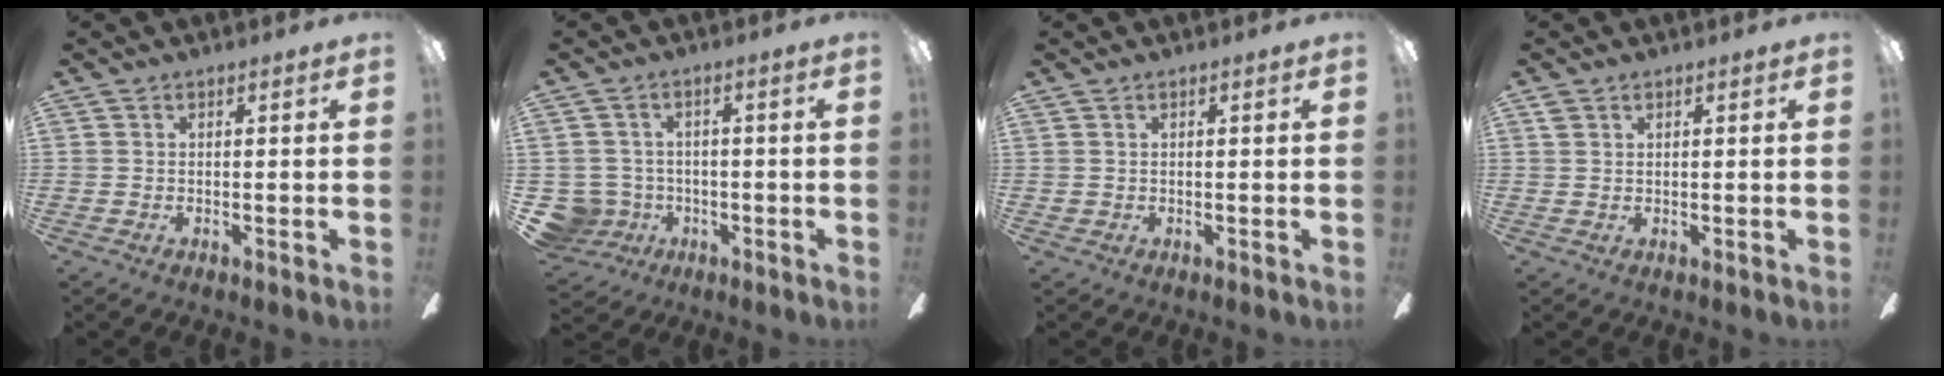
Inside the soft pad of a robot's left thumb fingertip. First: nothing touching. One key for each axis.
{"total": 6.6, "fx": -1.3, "fy": 6.3, "fz": 1.3, "tx": -0.069, "ty": 0.004, "tz": -0.022}
{"total": 0.5, "fx": 0.2, "fy": 0.5, "fz": 0.0, "tx": 0.001, "ty": 0.004, "tz": 0.003}
{"total": 1.2, "fx": 0.8, "fy": 0.7, "fz": 0.5, "tx": -0.013, "ty": 0.002, "tz": 0.015}